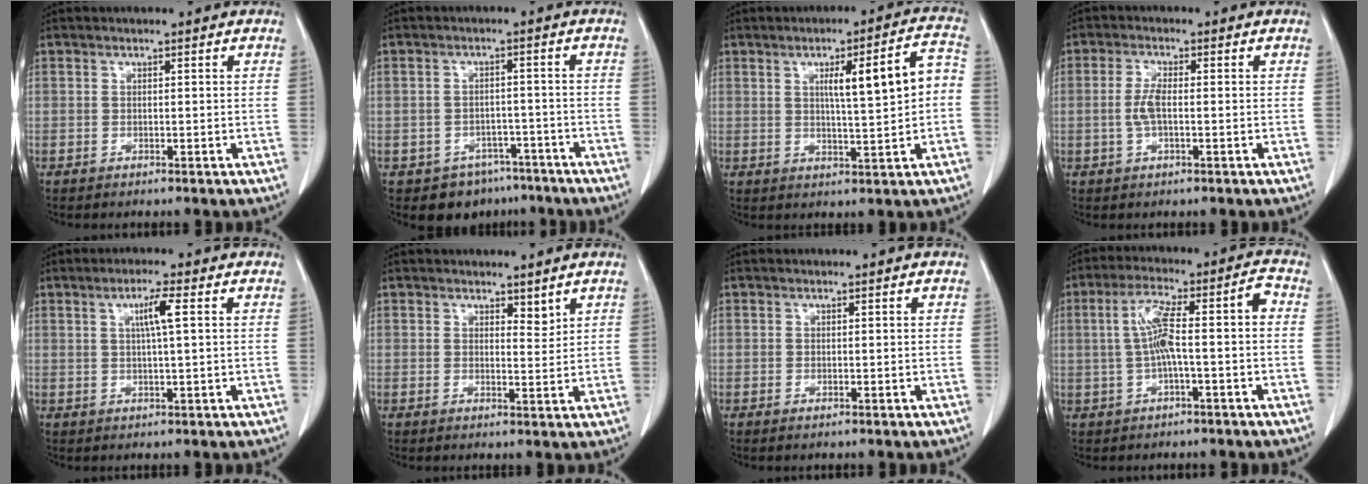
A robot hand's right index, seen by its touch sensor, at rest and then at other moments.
{"total": 6.7, "force": [-4.8, 4.7, 0.8], "torque": [0.006, 0.016, -0.060]}
{"total": 9.5, "force": [0.8, 1.0, 9.4], "torque": [-0.134, 0.024, 0.016]}
{"total": 3.2, "force": [-0.4, 0.8, 3.1], "torque": [-0.074, 0.000, -0.010]}
{"total": 3.9, "force": [1.1, -0.3, 3.7], "torque": [-0.067, 0.001, 0.019]}
{"total": 2.1, "force": [1.7, 0.7, 1.0], "torque": [-0.013, -0.009, 0.029]}
{"total": 0.5, "force": [-0.2, 0.2, 0.4], "torque": [-0.008, -0.002, -0.002]}
{"total": 8.9, "force": [-0.2, 1.1, 8.9], "torque": [-0.163, 0.039, -0.002]}